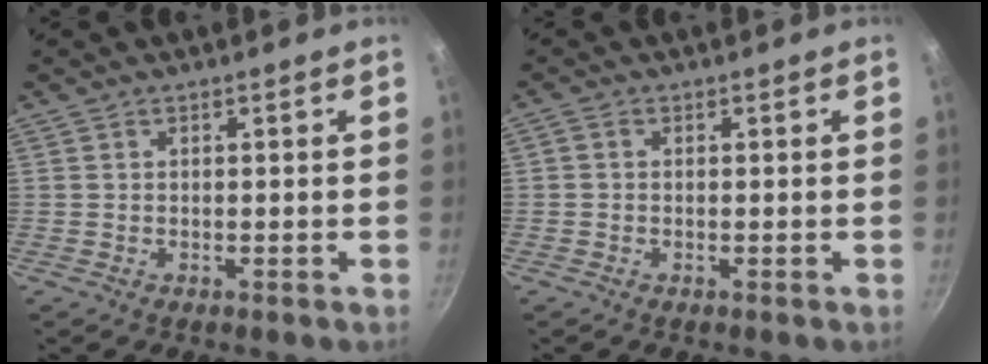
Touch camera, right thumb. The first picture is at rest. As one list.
[{"total": 0.9, "force": [-0.1, 0.6, 0.6], "torque": [-0.018, 0.005, -0.005]}]